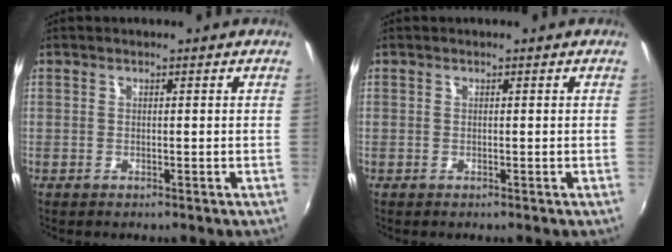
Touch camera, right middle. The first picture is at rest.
{"total": 0.0}